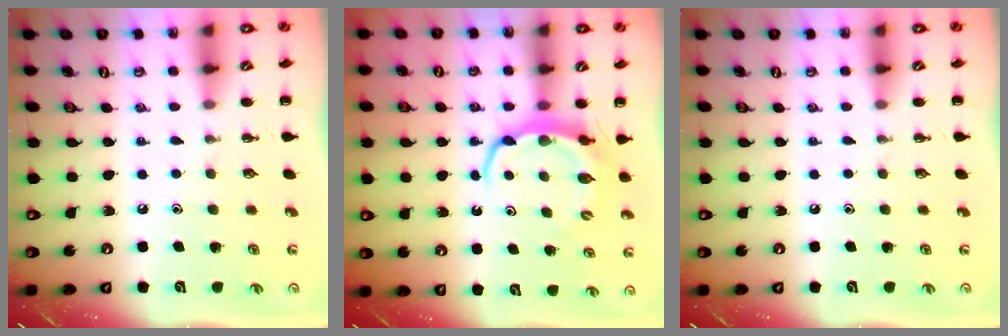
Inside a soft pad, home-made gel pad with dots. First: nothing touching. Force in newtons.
{"total": 6.2, "press": 6.2, "slide": 0.3}
{"total": 0.0}